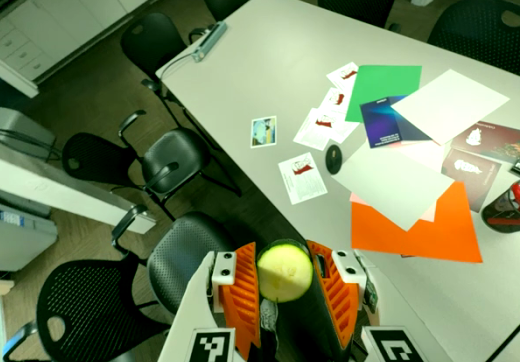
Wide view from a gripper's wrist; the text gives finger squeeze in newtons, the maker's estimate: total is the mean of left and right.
{"total": 11.2, "left": 11.3, "right": 11.2}